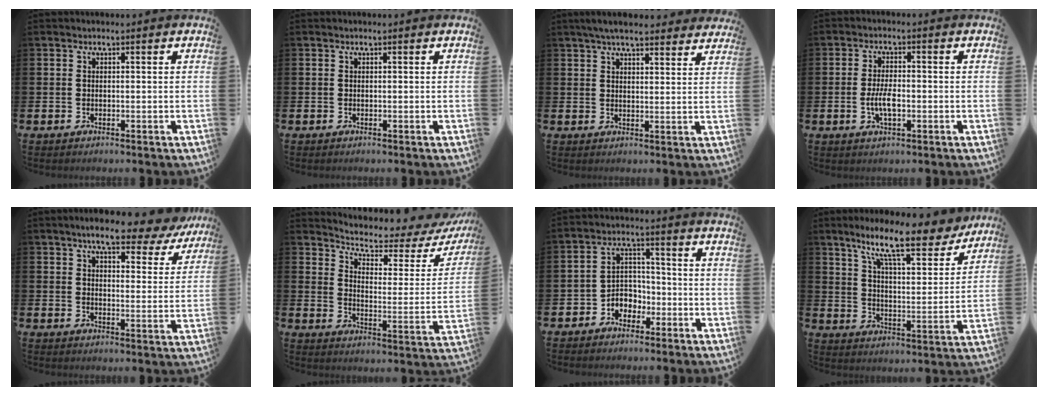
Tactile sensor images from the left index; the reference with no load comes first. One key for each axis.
{"total": 0.0}
{"total": 5.2, "fx": 4.8, "fy": 0.9, "fz": 1.7, "tx": -0.039, "ty": -0.015, "tz": 0.087}
{"total": 4.1, "fx": -0.8, "fy": 1.7, "fz": 3.6, "tx": -0.072, "ty": 0.002, "tz": -0.016}
{"total": 7.9, "fx": 7.1, "fy": 1.6, "fz": 3.1, "tx": -0.064, "ty": -0.036, "tz": 0.121}
{"total": 5.3, "fx": 4.7, "fy": 1.4, "fz": 2.0, "tx": -0.061, "ty": -0.039, "tz": 0.071}
{"total": 3.4, "fx": -2.1, "fy": 2.7, "fz": 0.5, "tx": -0.031, "ty": 0.004, "tz": -0.048}
{"total": 11.9, "fx": 9.6, "fy": 2.2, "fz": 6.7, "tx": -0.132, "ty": -0.051, "tz": 0.159}